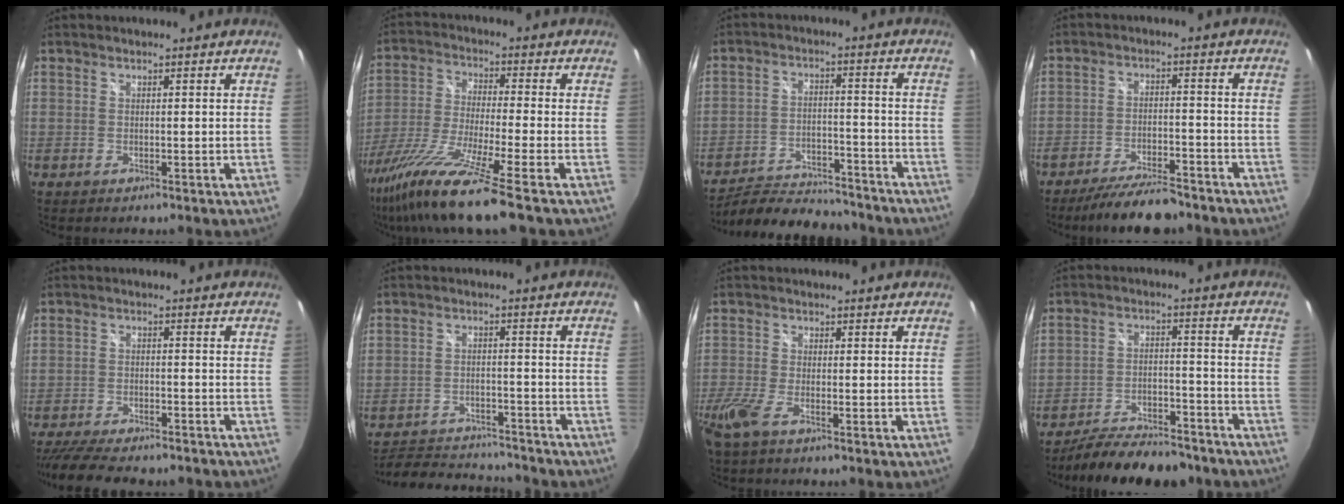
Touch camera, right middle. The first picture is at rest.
{"total": 14.8, "force": [-10.6, -1.4, 10.2], "torque": [-0.208, -0.045, -0.195]}
{"total": 15.1, "force": [-13.7, 3.2, 5.4], "torque": [-0.117, -0.001, -0.209]}
{"total": 11.2, "force": [-9.6, 2.8, 5.0], "torque": [-0.109, -0.006, -0.149]}
{"total": 14.7, "force": [-12.5, 3.2, 7.1], "torque": [-0.145, -0.037, -0.191]}
{"total": 14.0, "force": [-12.7, 3.7, 4.8], "torque": [-0.110, 0.000, -0.182]}
{"total": 6.3, "force": [-4.1, 1.7, 4.5], "torque": [-0.112, -0.020, -0.083]}
{"total": 15.2, "force": [-13.1, 4.1, 6.4], "torque": [-0.129, -0.008, -0.188]}